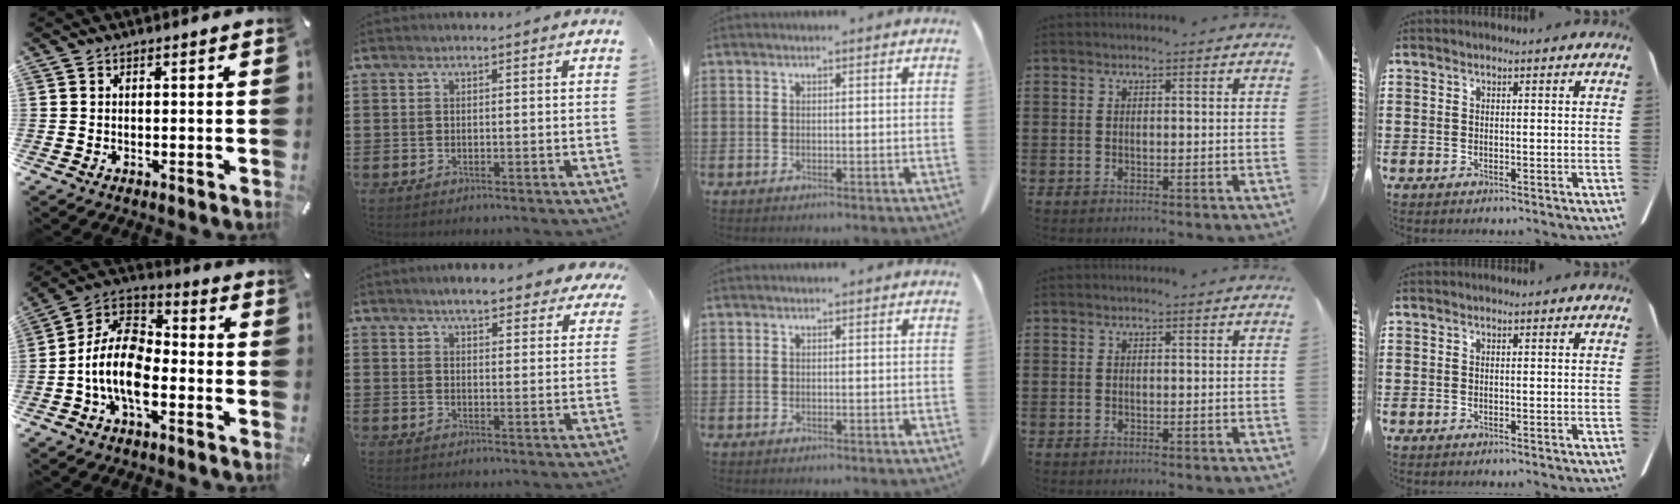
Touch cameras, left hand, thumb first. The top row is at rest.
{"thumb": {"total": 13.3, "force": [-5.6, 7.7, 9.2], "torque": [-0.203, 0.016, -0.109]}, "index": {"total": 5.5, "force": [4.9, 0.9, 2.2], "torque": [-0.050, -0.012, 0.088]}}